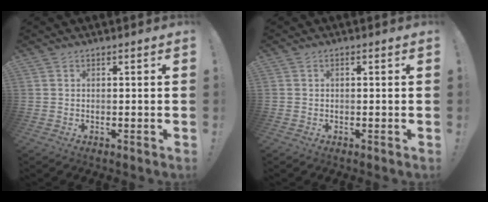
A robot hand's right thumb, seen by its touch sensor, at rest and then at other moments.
{"total": 0.6, "force": [-0.2, 0.5, 0.3], "torque": [-0.012, 0.006, -0.002]}